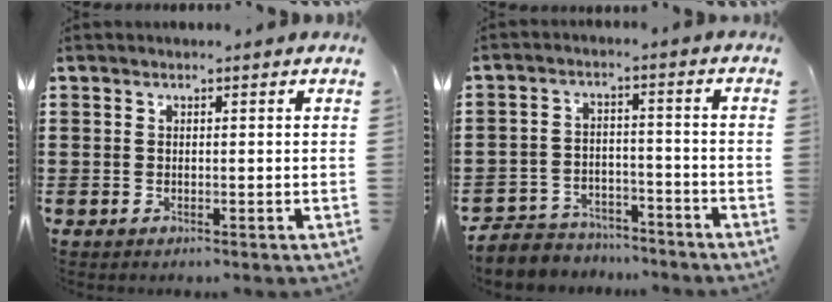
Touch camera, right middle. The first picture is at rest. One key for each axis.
{"total": 4.6, "fx": -4.4, "fy": 1.4, "fz": -0.2, "tx": -0.009, "ty": 0.009, "tz": -0.095}